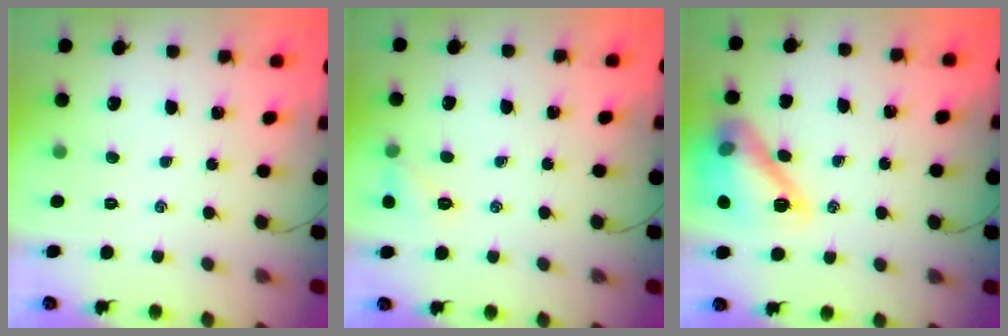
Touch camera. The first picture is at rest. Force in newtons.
{"total": 6.6, "press": 6.4, "slide": 1.7}
{"total": 16.1, "press": 16.1, "slide": 0.6}